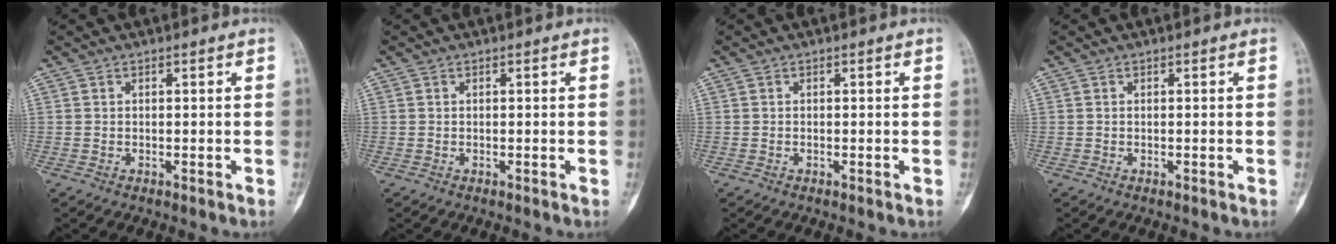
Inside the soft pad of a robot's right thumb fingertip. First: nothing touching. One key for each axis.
{"total": 0.0}
{"total": 0.0}
{"total": 0.0}